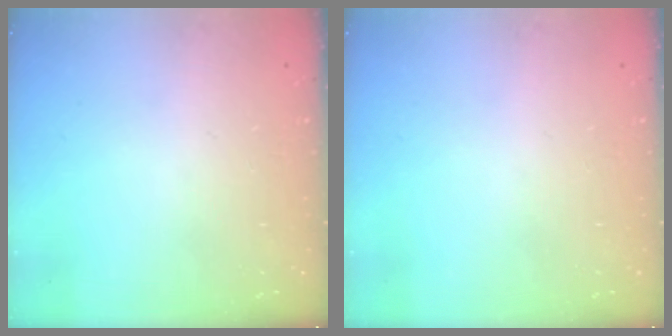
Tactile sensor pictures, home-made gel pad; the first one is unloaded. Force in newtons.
{"total": 0.0}